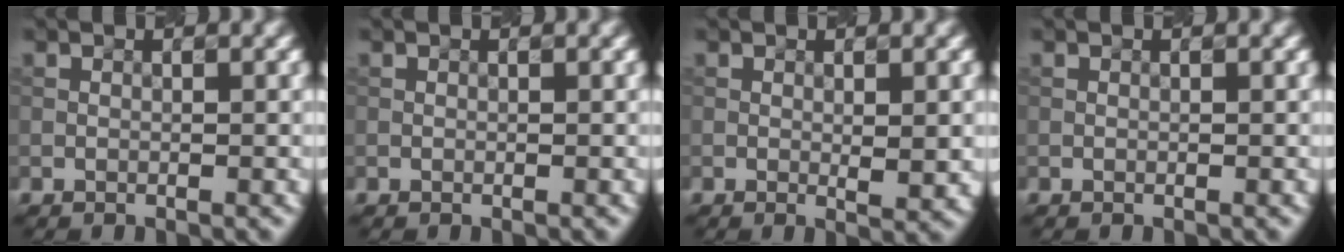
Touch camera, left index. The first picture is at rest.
{"total": 0.0}
{"total": 2.3, "force": [-0.1, 0.6, 2.2], "torque": [-0.035, -0.006, 0.001]}
{"total": 0.0}